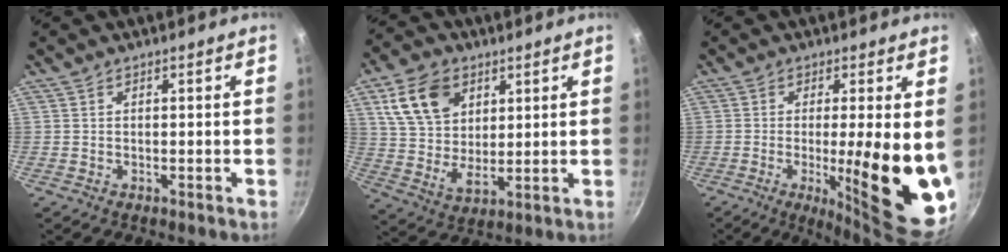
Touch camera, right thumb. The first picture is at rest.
{"total": 13.6, "force": [5.7, 9.3, 8.2], "torque": [-0.129, -0.014, 0.111]}
{"total": 17.1, "force": [-1.3, 3.5, 16.6], "torque": [-0.218, -0.032, -0.013]}